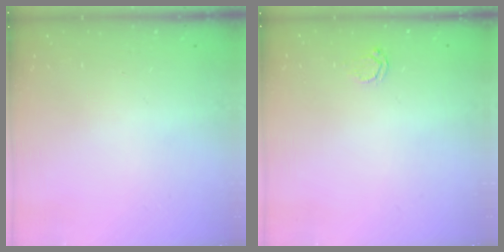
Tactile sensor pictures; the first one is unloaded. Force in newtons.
{"total": 2.9, "press": 2.9, "slide": 0.3}